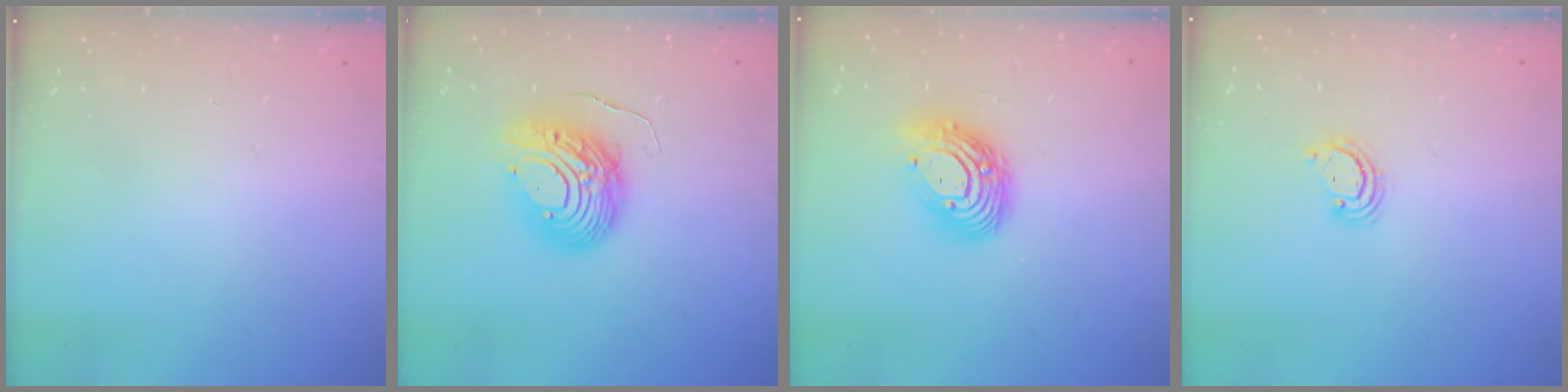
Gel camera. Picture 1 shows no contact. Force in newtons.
{"total": 10.5, "press": 10.5, "slide": 0.9}
{"total": 13.0, "press": 12.9, "slide": 1.2}
{"total": 2.9, "press": 2.8, "slide": 0.3}